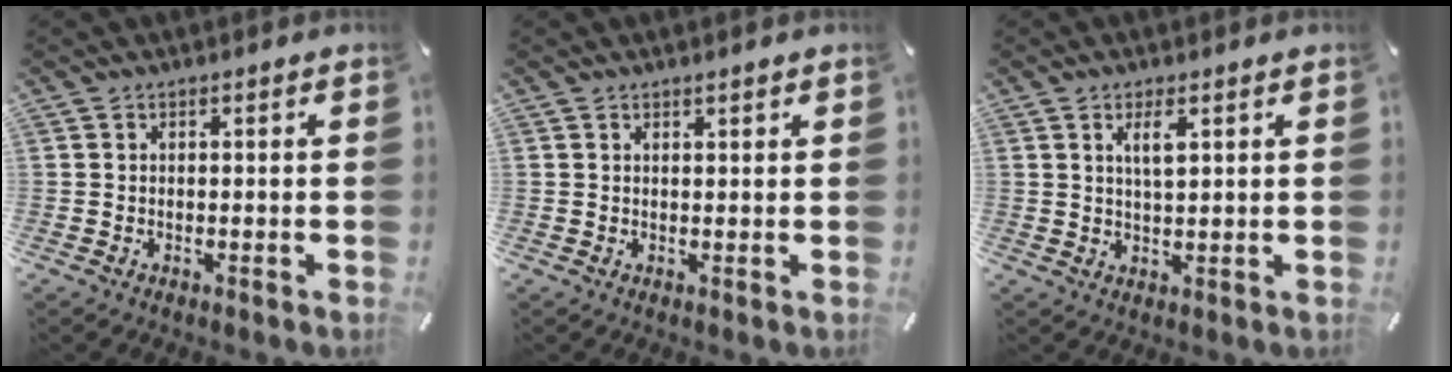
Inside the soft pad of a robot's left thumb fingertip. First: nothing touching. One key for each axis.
{"total": 1.1, "fx": 0.9, "fy": 0.2, "fz": 0.6, "tx": -0.012, "ty": -0.001, "tz": 0.017}
{"total": 4.2, "fx": 1.8, "fy": 1.1, "fz": 3.6, "tx": -0.068, "ty": 0.001, "tz": 0.027}